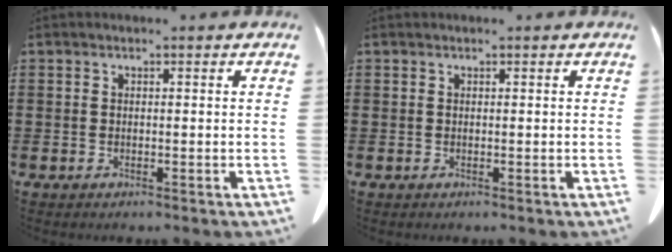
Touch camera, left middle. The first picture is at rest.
{"total": 0.0}